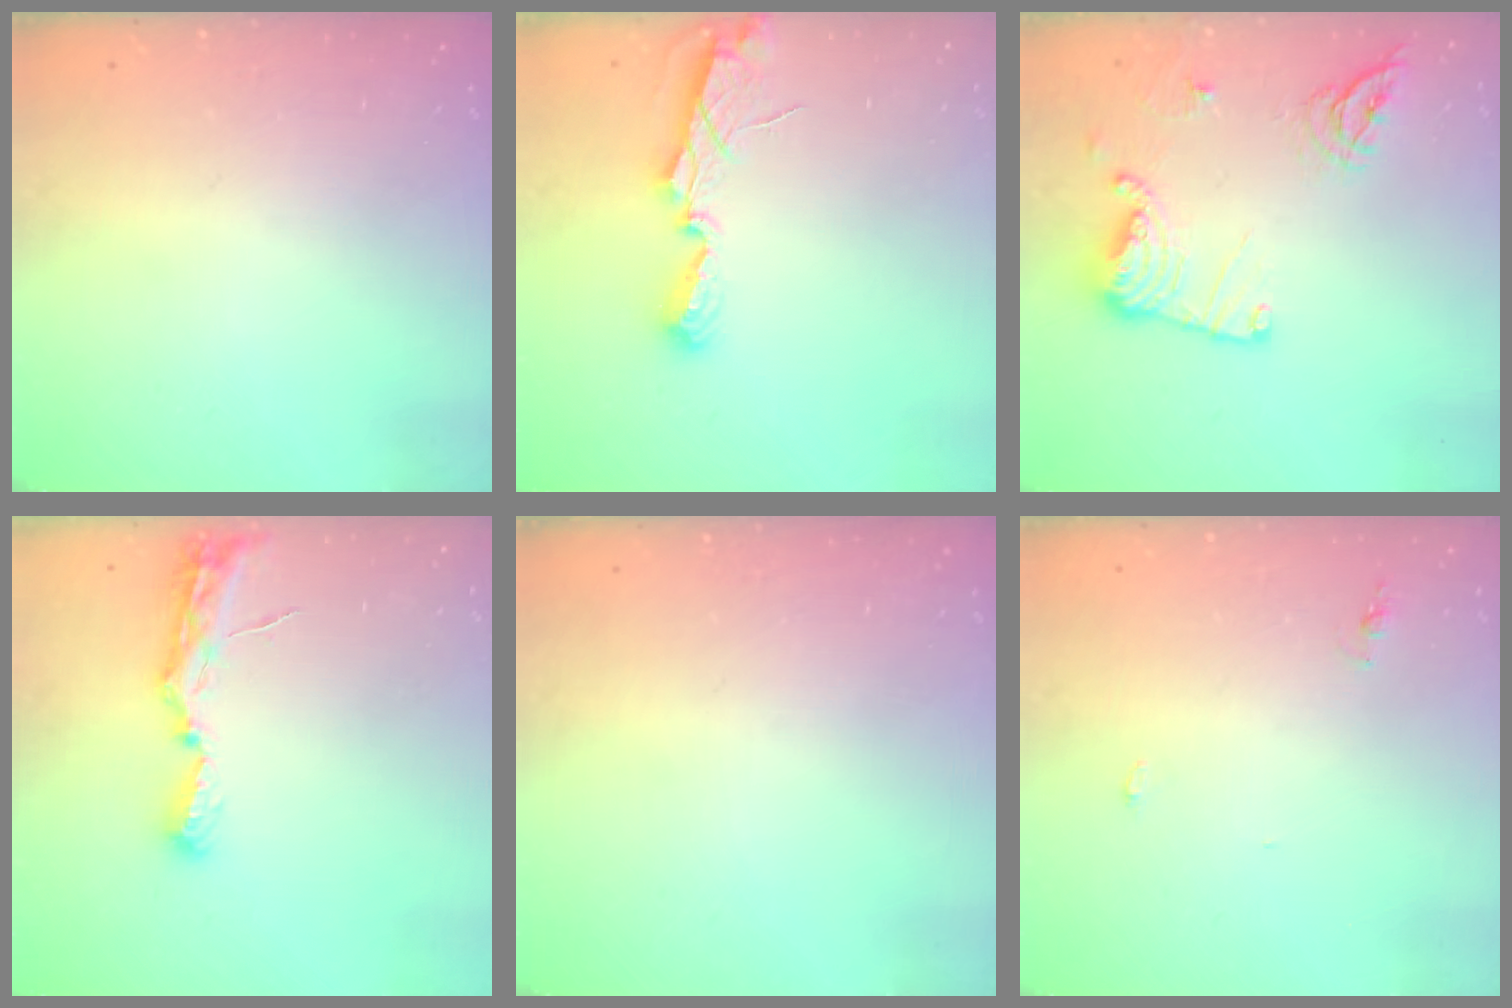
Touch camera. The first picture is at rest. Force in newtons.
{"total": 6.6, "press": 6.6, "slide": 0.2}
{"total": 14.9, "press": 14.9, "slide": 0.4}
{"total": 8.0, "press": 8.0, "slide": 0.7}
{"total": 0.0}
{"total": 7.7, "press": 4.4, "slide": 6.4}